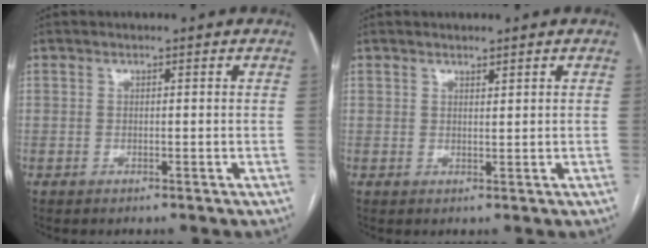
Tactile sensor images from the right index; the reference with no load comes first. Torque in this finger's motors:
{"motor_torque": [-0.07, 0.14, -0.06, -0.01]}